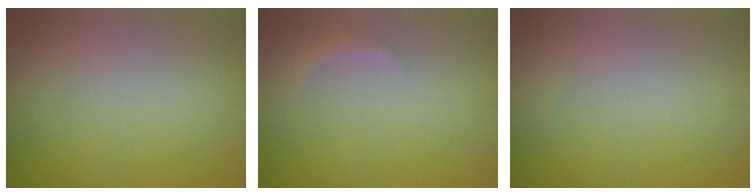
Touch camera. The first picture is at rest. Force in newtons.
{"total": 0.9, "press": 0.9, "slide": 0.1}
{"total": 0.0}